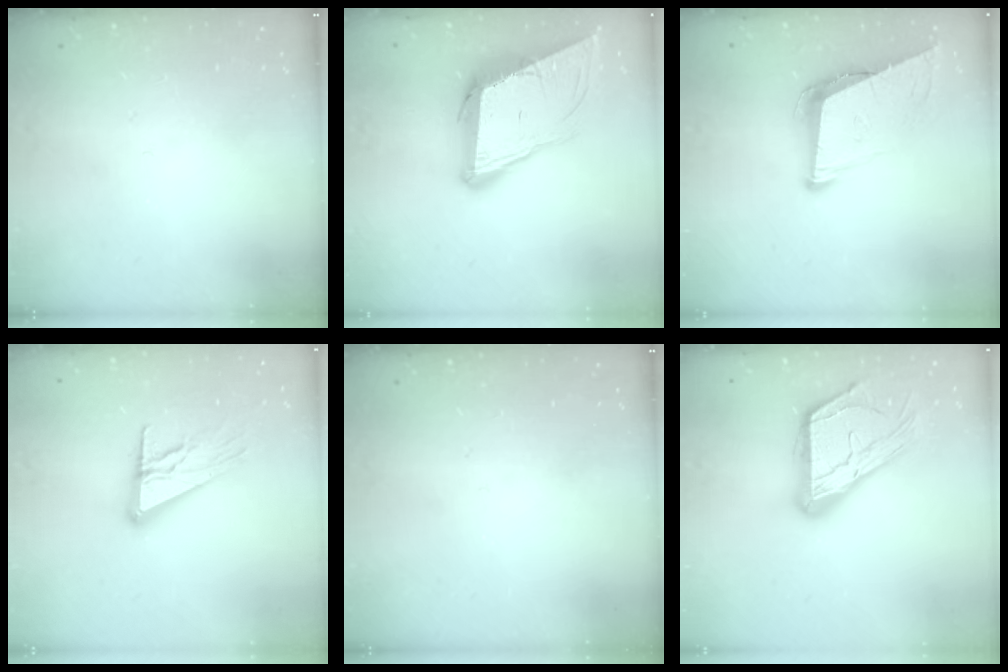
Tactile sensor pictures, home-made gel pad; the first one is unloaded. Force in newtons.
{"total": 15.9, "press": 15.4, "slide": 3.9}
{"total": 9.1, "press": 8.7, "slide": 2.6}
{"total": 13.0, "press": 13.0, "slide": 1.0}
{"total": 0.0}
{"total": 16.7, "press": 16.7, "slide": 1.4}